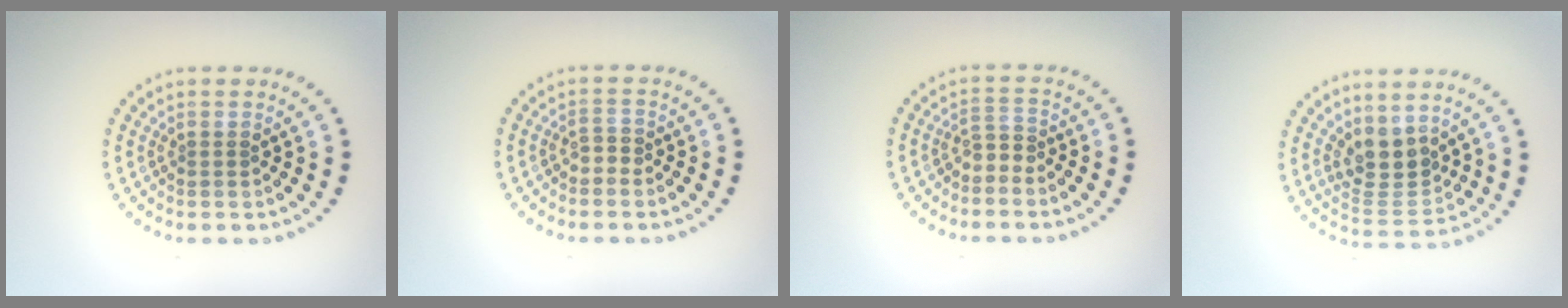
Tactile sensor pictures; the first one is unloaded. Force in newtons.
{"total": 1.0, "press": 0.8, "slide": 0.6}
{"total": 1.6, "press": 1.0, "slide": 1.2}
{"total": 3.8, "press": 3.3, "slide": 1.8}